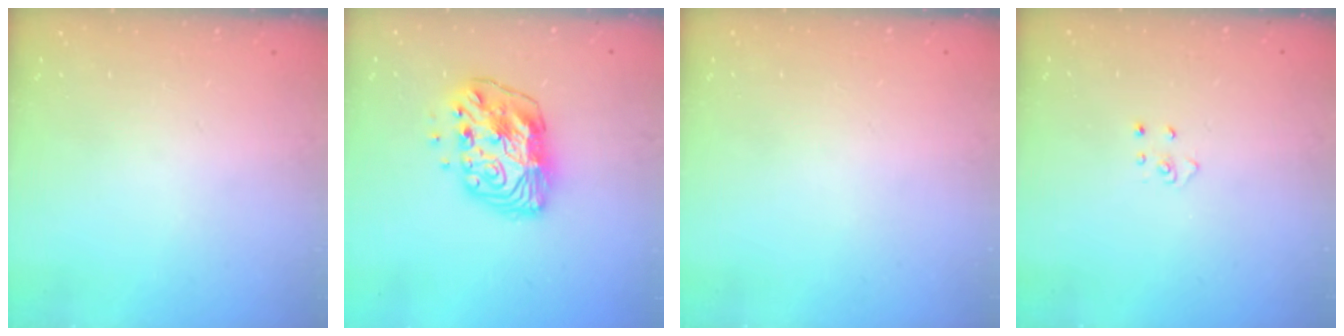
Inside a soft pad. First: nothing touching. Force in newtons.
{"total": 12.2, "press": 12.1, "slide": 1.1}
{"total": 0.0}
{"total": 3.2, "press": 3.2, "slide": 0.3}